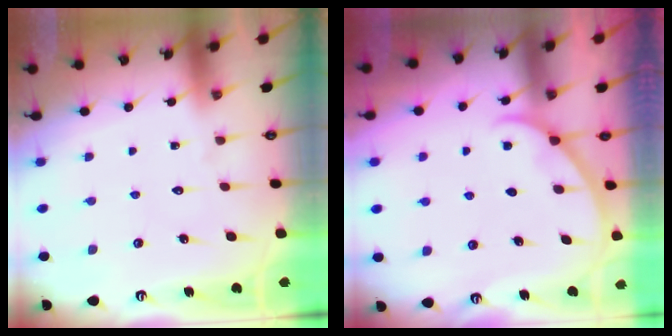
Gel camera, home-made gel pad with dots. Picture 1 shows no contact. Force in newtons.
{"total": 3.2, "press": 3.1, "slide": 0.4}